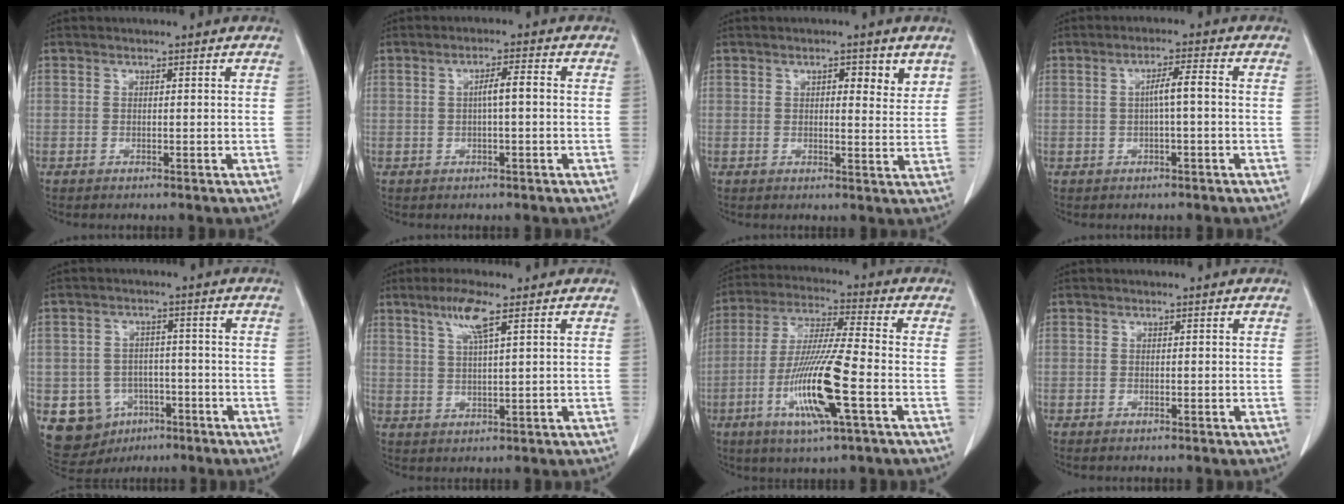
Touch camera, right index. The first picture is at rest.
{"total": 3.6, "force": [0.1, 0.7, 3.5], "torque": [-0.068, 0.011, 0.005]}
{"total": 5.3, "force": [2.6, 1.9, 4.3], "torque": [-0.057, -0.004, 0.033]}
{"total": 4.0, "force": [0.0, 0.6, 3.9], "torque": [-0.075, 0.012, 0.003]}
{"total": 10.7, "force": [-4.3, 9.2, 3.2], "torque": [-0.073, 0.019, -0.051]}
{"total": 6.1, "force": [3.3, 1.0, 4.9], "torque": [-0.100, 0.005, 0.065]}
{"total": 15.2, "force": [-5.0, 0.9, 14.4], "torque": [-0.292, -0.018, -0.094]}
{"total": 0.8, "force": [-0.4, 0.4, 0.5], "torque": [-0.013, 0.000, -0.004]}